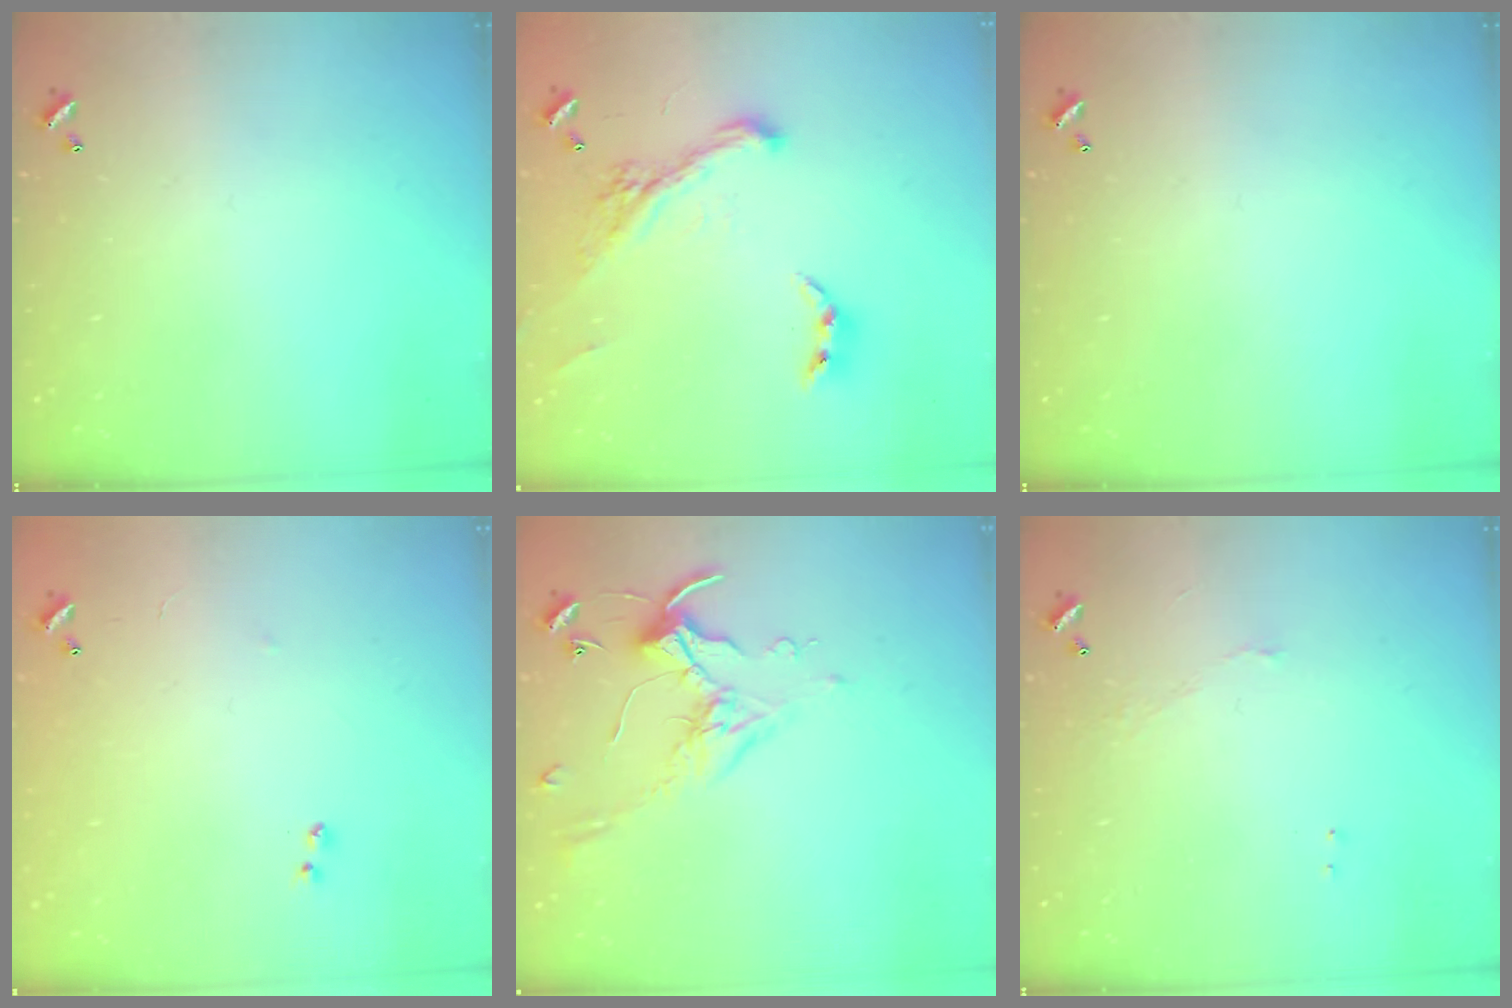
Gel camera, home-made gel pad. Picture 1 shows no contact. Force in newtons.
{"total": 3.9, "press": 3.5, "slide": 1.5}
{"total": 0.0}
{"total": 8.5, "press": 8.5, "slide": 0.5}
{"total": 0.7, "press": 0.6, "slide": 0.4}
{"total": 1.4, "press": 1.3, "slide": 0.5}